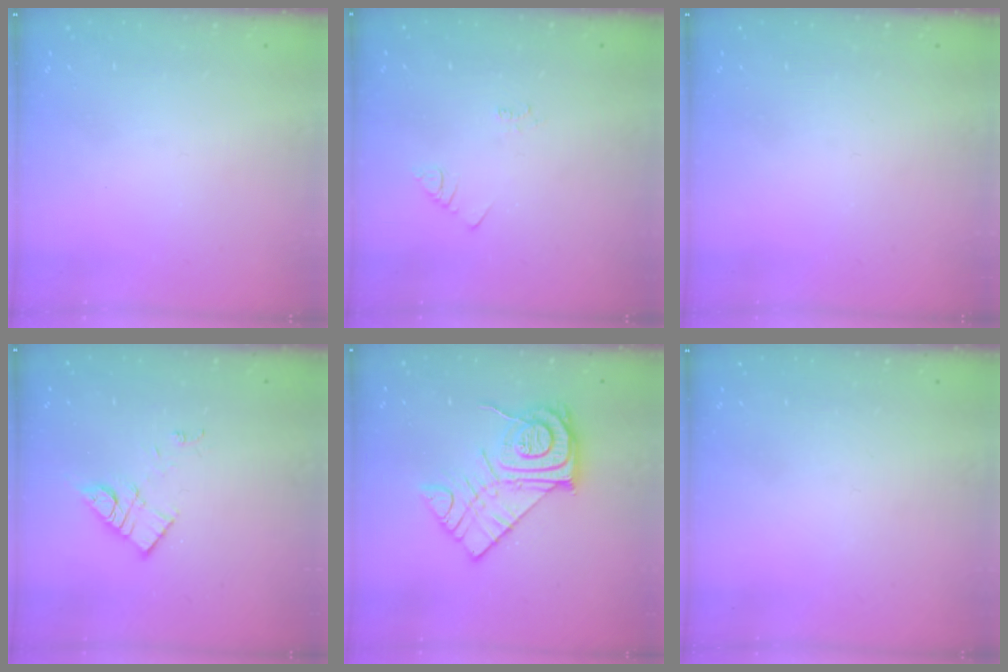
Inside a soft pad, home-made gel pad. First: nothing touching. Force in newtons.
{"total": 2.2, "press": 2.1, "slide": 0.4}
{"total": 0.0}
{"total": 10.4, "press": 10.4, "slide": 0.6}
{"total": 14.9, "press": 14.8, "slide": 1.2}
{"total": 0.0}